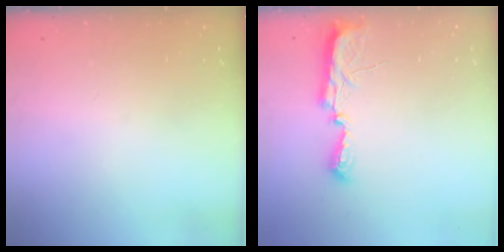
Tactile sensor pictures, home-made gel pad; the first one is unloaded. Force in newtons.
{"total": 9.8, "press": 8.9, "slide": 4.2}